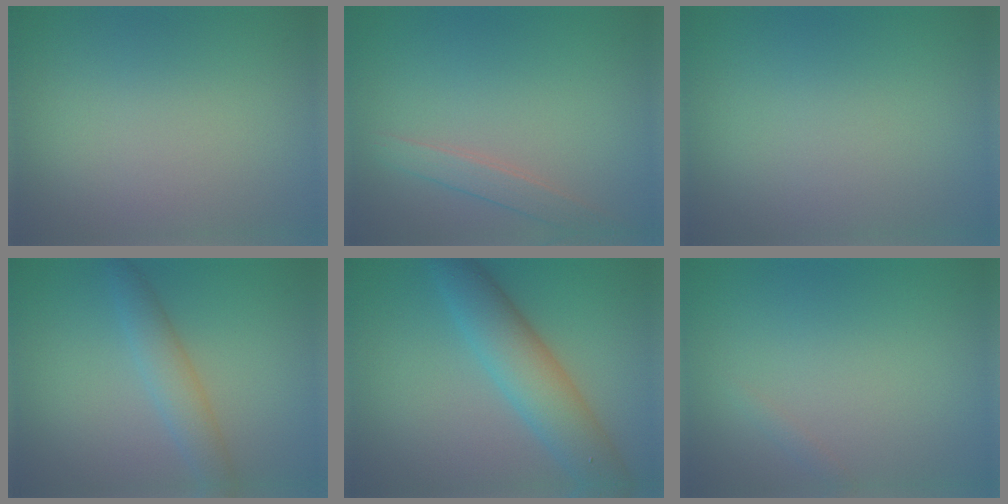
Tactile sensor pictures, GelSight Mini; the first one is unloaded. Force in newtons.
{"total": 1.9, "press": 1.9, "slide": 0.1}
{"total": 0.0}
{"total": 2.8, "press": 2.8, "slide": 0.2}
{"total": 5.9, "press": 5.9, "slide": 0.2}
{"total": 0.6, "press": 0.6, "slide": 0.0}